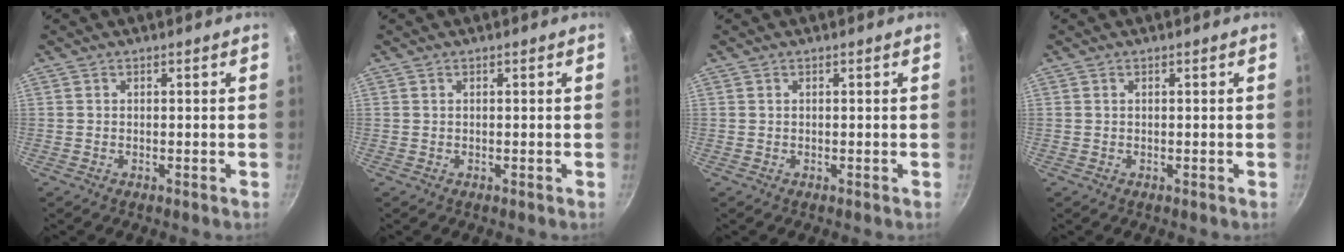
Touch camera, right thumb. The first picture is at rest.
{"total": 0.0}
{"total": 0.0}
{"total": 0.0}